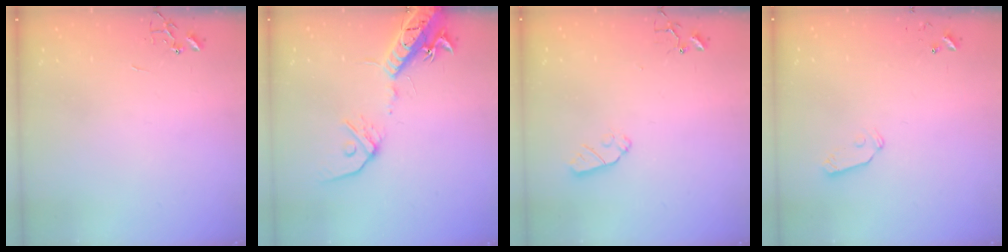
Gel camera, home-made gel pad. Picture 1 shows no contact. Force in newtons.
{"total": 16.6, "press": 16.3, "slide": 3.5}
{"total": 6.6, "press": 6.6, "slide": 0.2}
{"total": 5.6, "press": 5.6, "slide": 0.3}